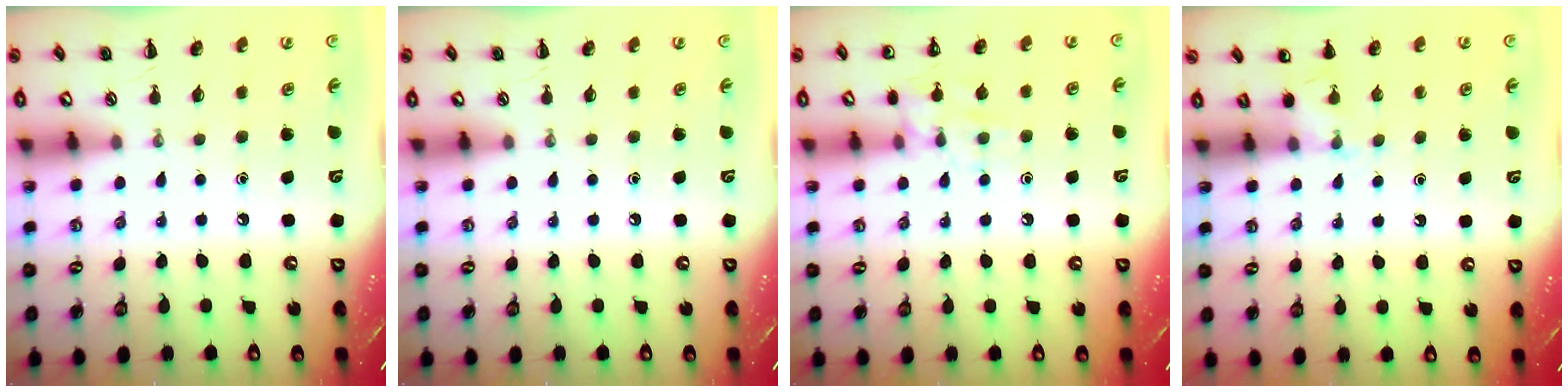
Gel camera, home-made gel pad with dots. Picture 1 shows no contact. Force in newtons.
{"total": 0.0}
{"total": 9.8, "press": 9.8, "slide": 1.0}
{"total": 4.8, "press": 4.6, "slide": 1.3}